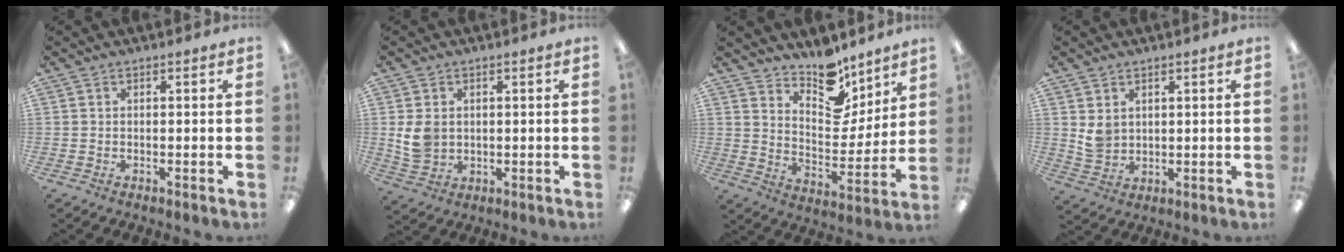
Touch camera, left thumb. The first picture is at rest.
{"total": 6.2, "force": [1.1, 5.0, 3.4], "torque": [-0.071, 0.005, 0.023]}
{"total": 12.5, "force": [10.4, 5.5, 4.1], "torque": [-0.058, -0.088, 0.193]}
{"total": 4.5, "force": [2.2, 3.5, 1.8], "torque": [-0.033, -0.002, 0.043]}